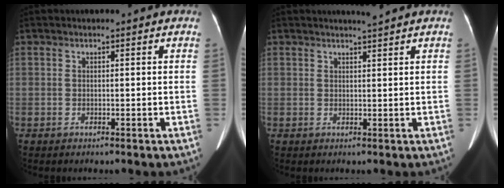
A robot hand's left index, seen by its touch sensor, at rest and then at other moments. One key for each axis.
{"total": 1.9, "fx": 1.7, "fy": -0.5, "fz": 0.7, "tx": -0.009, "ty": -0.001, "tz": 0.030}